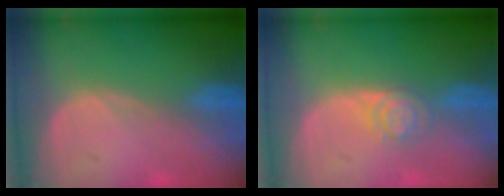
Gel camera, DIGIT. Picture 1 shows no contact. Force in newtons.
{"total": 3.8, "press": 3.4, "slide": 1.7}